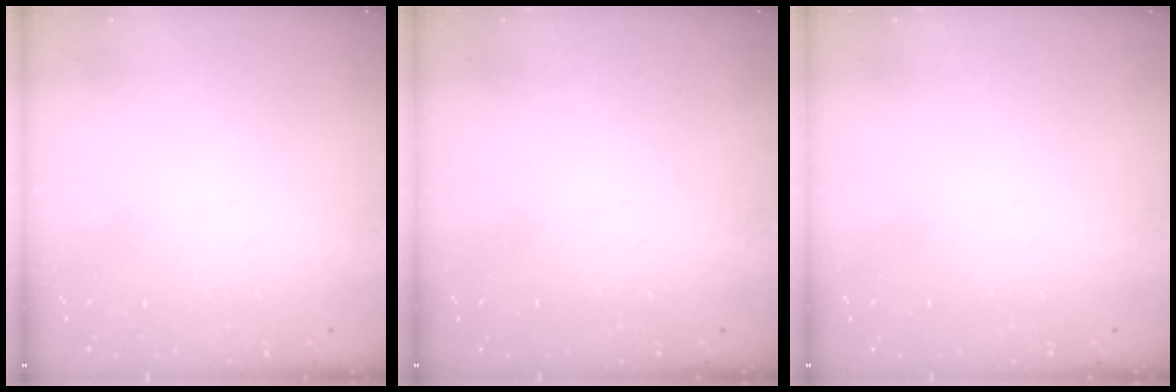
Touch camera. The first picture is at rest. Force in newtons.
{"total": 0.0}
{"total": 0.0}